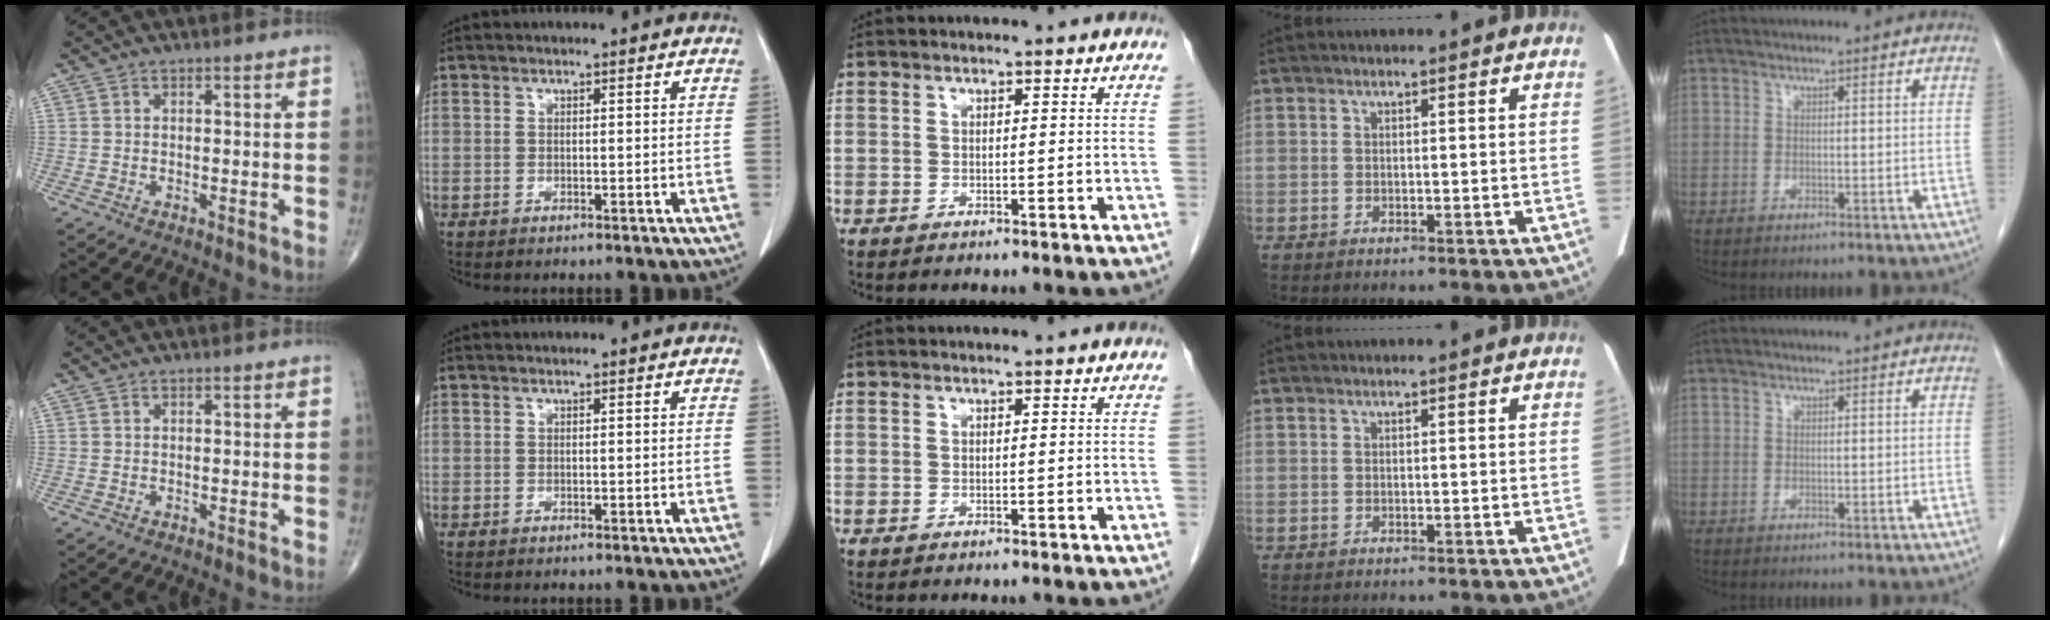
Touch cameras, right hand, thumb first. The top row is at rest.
{}